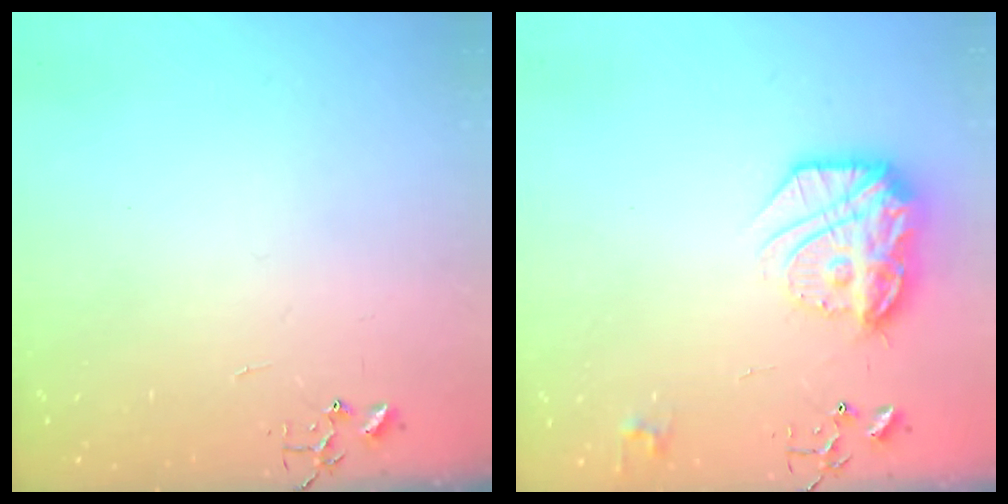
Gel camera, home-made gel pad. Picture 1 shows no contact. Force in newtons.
{"total": 19.0, "press": 19.0, "slide": 1.7}